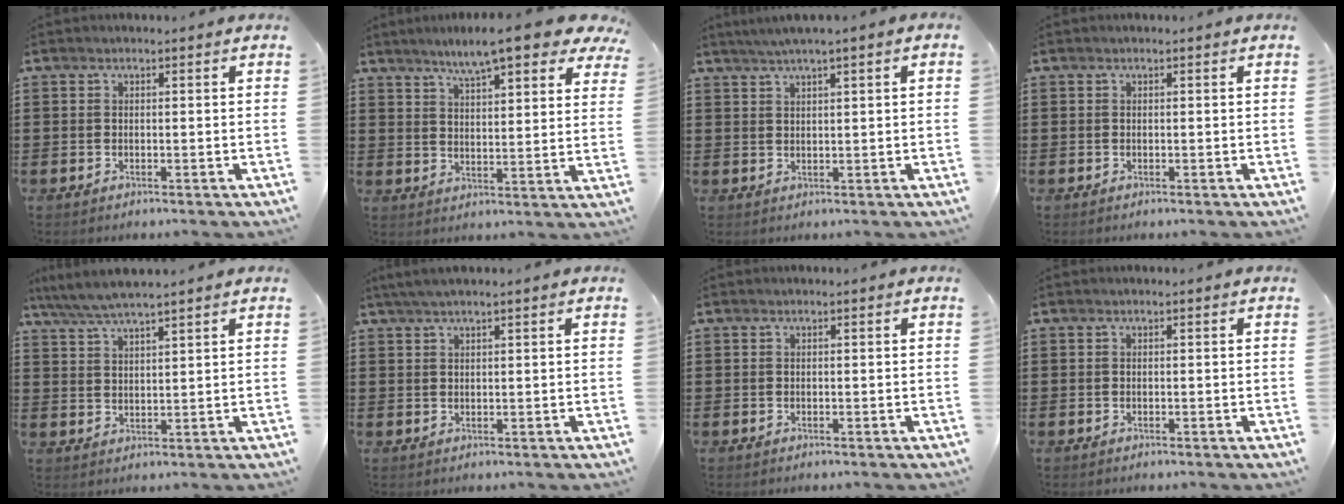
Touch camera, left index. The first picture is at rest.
{"total": 8.8, "force": [7.3, 0.8, 4.9], "torque": [-0.091, -0.025, 0.125]}
{"total": 2.0, "force": [1.2, -0.2, 1.6], "torque": [-0.029, 0.000, 0.023]}
{"total": 0.0}
{"total": 4.5, "force": [4.0, 0.1, 2.0], "torque": [-0.049, -0.012, 0.072]}
{"total": 2.0, "force": [1.5, 0.0, 1.4], "torque": [-0.027, 0.001, 0.027]}
{"total": 0.0}
{"total": 0.0}